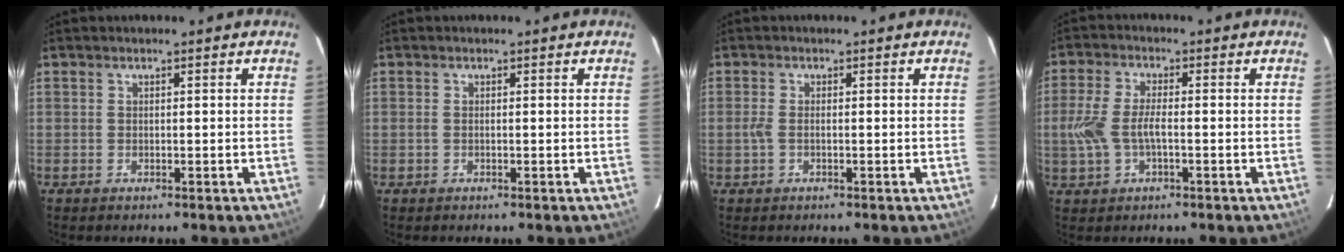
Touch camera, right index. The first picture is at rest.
{"total": 0.7, "force": [-0.1, 0.2, 0.6], "torque": [-0.016, 0.001, -0.004]}
{"total": 2.1, "force": [-0.4, 0.8, 1.8], "torque": [-0.041, 0.000, -0.009]}
{"total": 7.2, "force": [-1.2, 3.3, 6.3], "torque": [-0.139, 0.003, -0.021]}